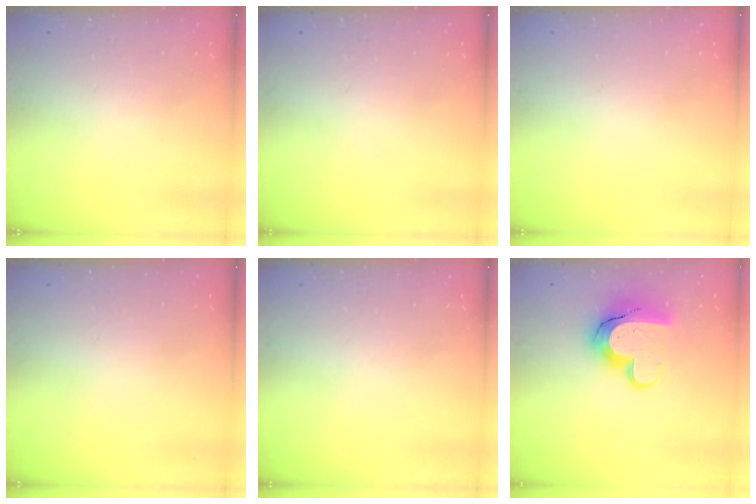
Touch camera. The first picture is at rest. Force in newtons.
{"total": 0.0}
{"total": 0.0}
{"total": 0.0}
{"total": 0.0}
{"total": 14.2, "press": 14.1, "slide": 1.0}